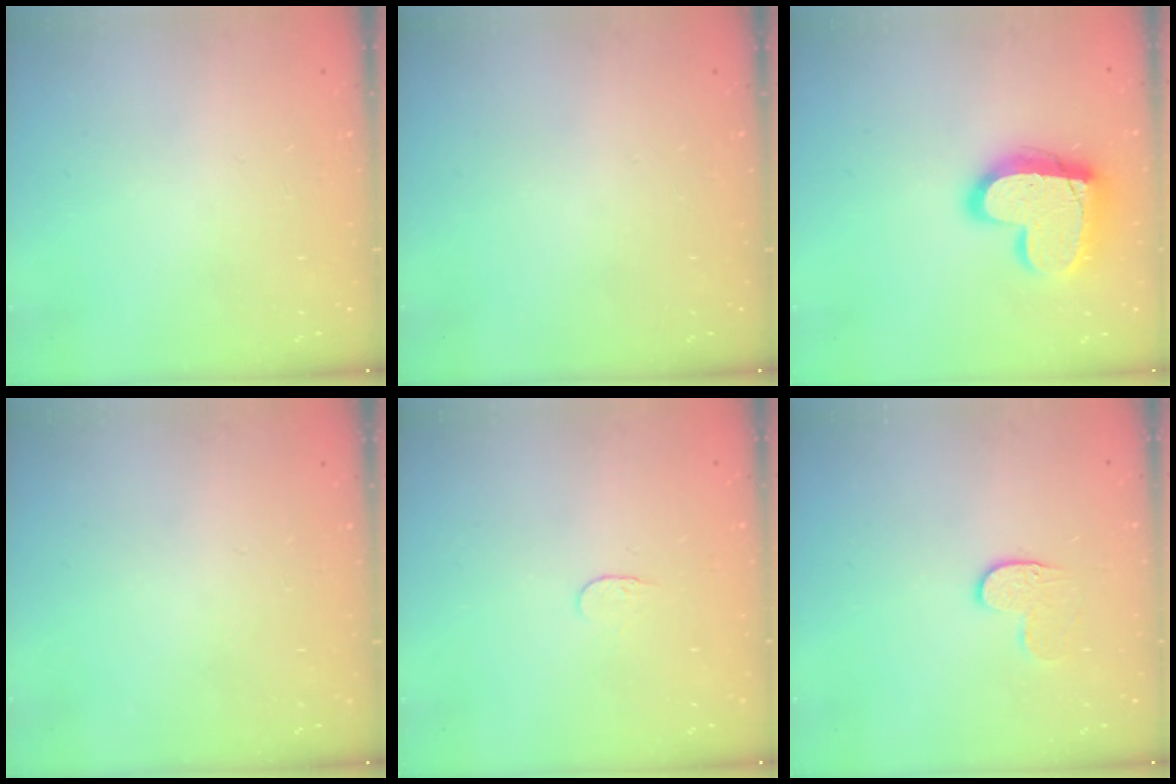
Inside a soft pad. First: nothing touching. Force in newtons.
{"total": 0.0}
{"total": 17.2, "press": 17.2, "slide": 1.3}
{"total": 0.0}
{"total": 3.8, "press": 3.7, "slide": 0.4}
{"total": 7.0, "press": 6.9, "slide": 0.6}